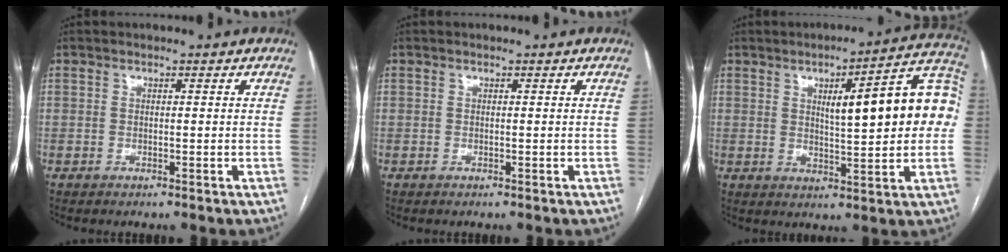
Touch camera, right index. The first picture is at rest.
{"total": 0.0}
{"total": 15.5, "force": [2.2, 2.9, 15.0], "torque": [-0.197, 0.037, 0.031]}